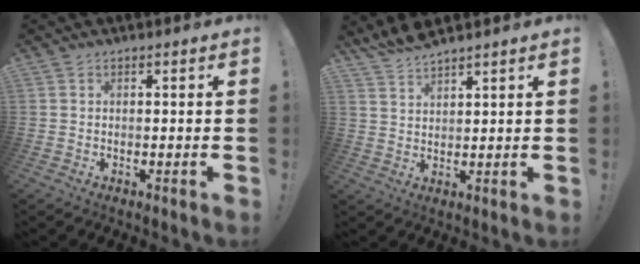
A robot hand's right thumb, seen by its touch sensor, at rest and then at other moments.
{"total": 4.6, "force": [4.5, 0.3, 1.2], "torque": [-0.032, -0.030, 0.085]}